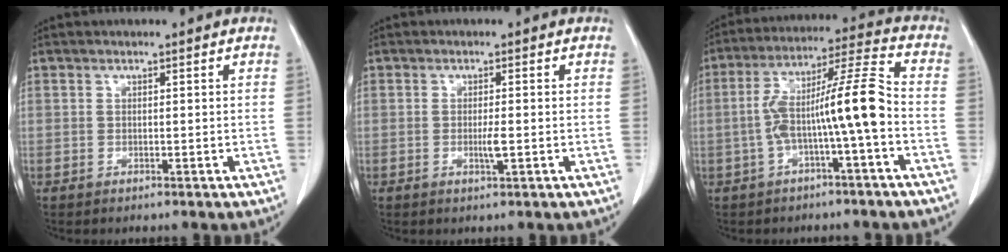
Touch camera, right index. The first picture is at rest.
{"total": 2.0, "force": [-0.4, 0.1, 2.0], "torque": [-0.039, -0.005, -0.008]}
{"total": 11.7, "force": [-2.4, 0.1, 11.5], "torque": [-0.205, 0.036, -0.043]}